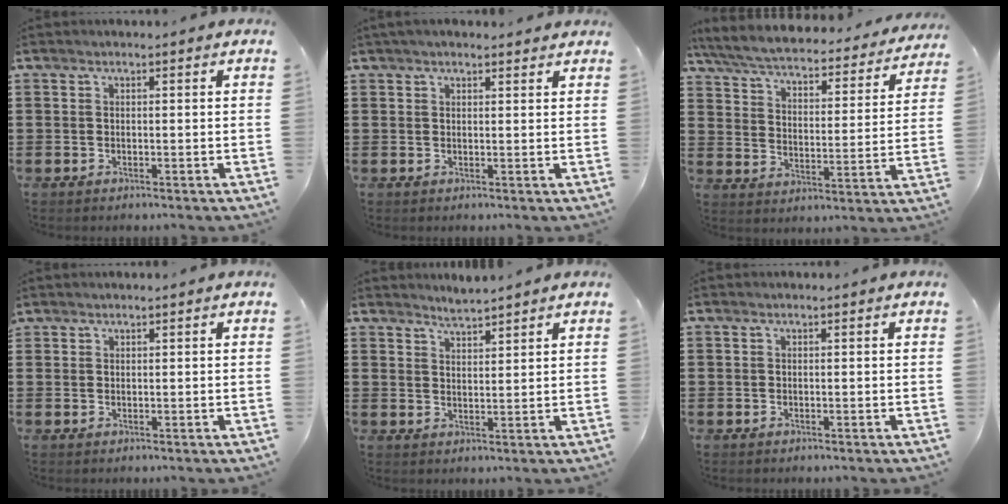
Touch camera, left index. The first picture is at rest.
{"total": 1.7, "force": [1.5, 0.3, 0.7], "torque": [-0.015, 0.002, 0.030]}
{"total": 5.3, "force": [4.9, 0.2, 1.9], "torque": [-0.061, -0.036, 0.079]}
{"total": 0.8, "force": [0.7, 0.3, -0.1], "torque": [-0.002, 0.001, 0.014]}
{"total": 2.6, "force": [2.6, -0.2, 0.0], "torque": [-0.008, -0.005, 0.050]}
{"total": 0.0}